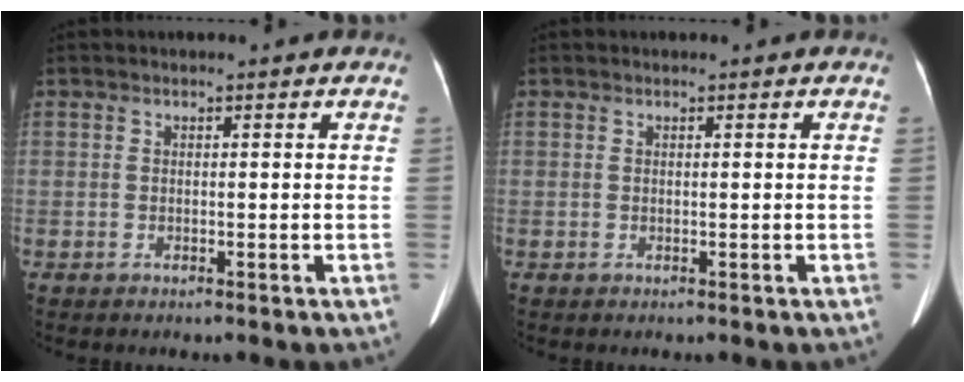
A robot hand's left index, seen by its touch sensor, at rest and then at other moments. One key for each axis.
{"total": 0.0}